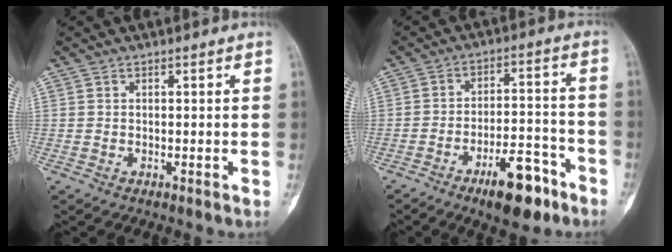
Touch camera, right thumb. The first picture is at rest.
{"total": 11.5, "force": [-7.1, 4.3, 8.0], "torque": [-0.104, 0.053, -0.108]}